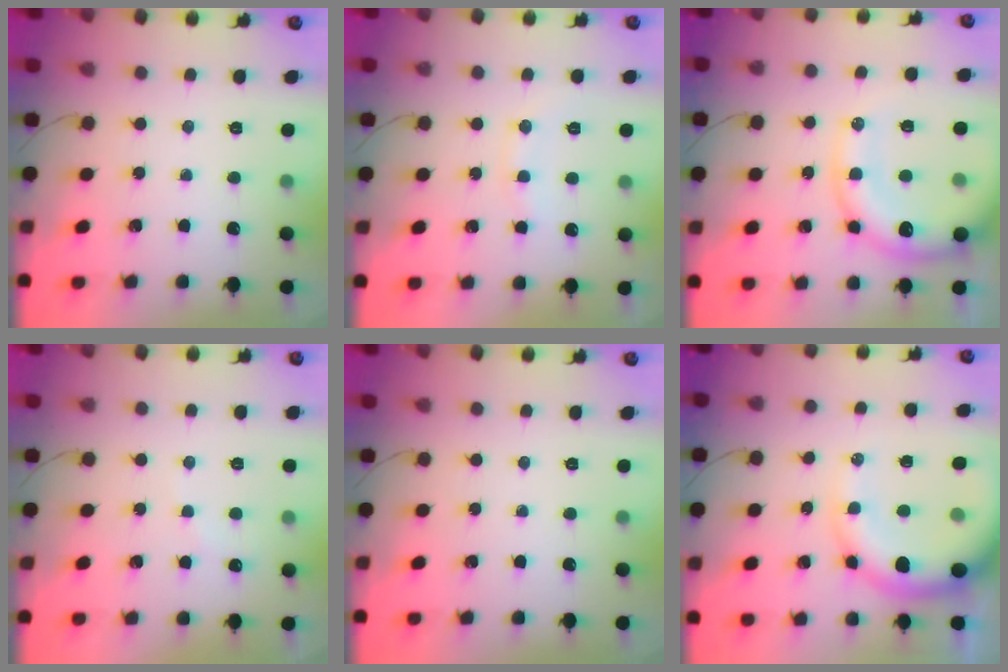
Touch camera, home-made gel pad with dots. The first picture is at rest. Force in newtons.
{"total": 8.3, "press": 8.2, "slide": 1.1}
{"total": 18.5, "press": 18.1, "slide": 3.8}
{"total": 3.4, "press": 3.2, "slide": 1.0}
{"total": 0.0}
{"total": 15.1, "press": 14.7, "slide": 3.2}